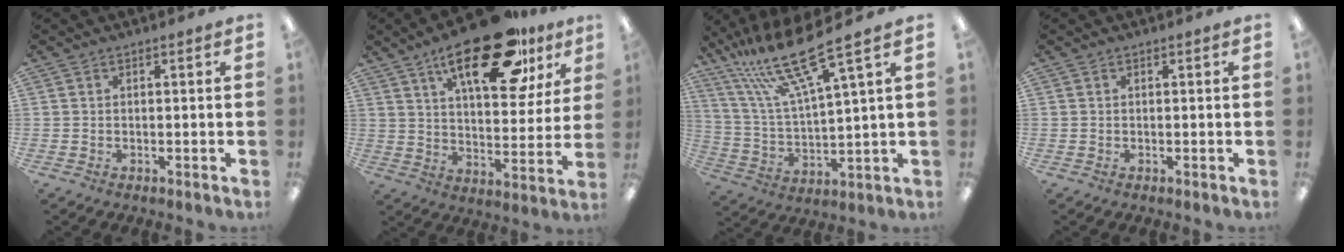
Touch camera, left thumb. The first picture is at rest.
{"total": 23.8, "force": [14.9, 9.6, 15.9], "torque": [-0.232, -0.070, 0.238]}
{"total": 18.3, "force": [13.9, 2.6, 11.7], "torque": [-0.249, -0.081, 0.230]}
{"total": 0.0}